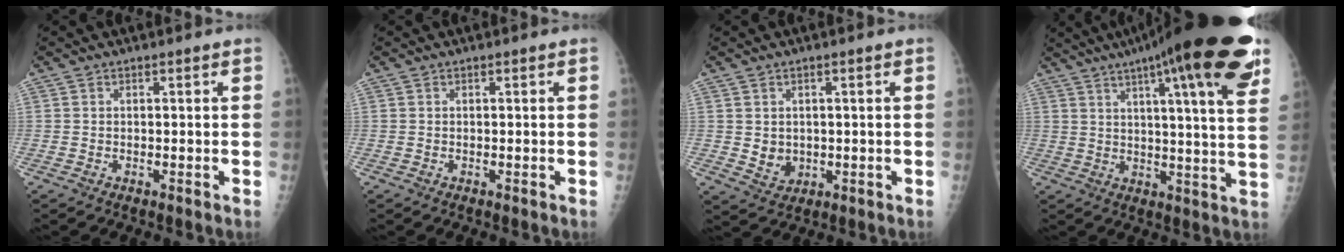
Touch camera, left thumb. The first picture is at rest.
{"total": 0.0}
{"total": 3.8, "force": [0.2, 3.2, 1.9], "torque": [-0.018, -0.006, 0.018]}
{"total": 25.6, "force": [15.6, 3.9, 19.9], "torque": [-0.273, -0.028, 0.207]}